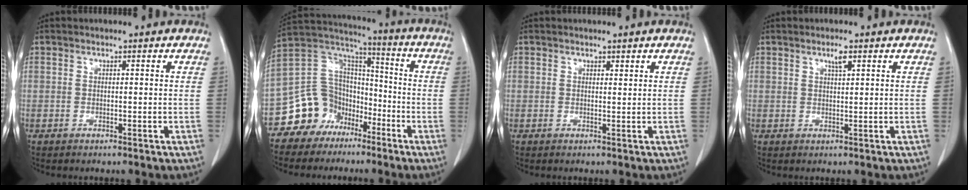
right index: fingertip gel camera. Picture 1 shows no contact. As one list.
[{"total": 11.6, "force": [-7.1, 8.9, 2.3], "torque": [-0.050, 0.073, -0.127]}, {"total": 0.6, "force": [0.5, 0.2, 0.2], "torque": [-0.005, -0.006, 0.008]}, {"total": 1.7, "force": [1.0, 0.2, 1.4], "torque": [-0.027, -0.001, 0.018]}]